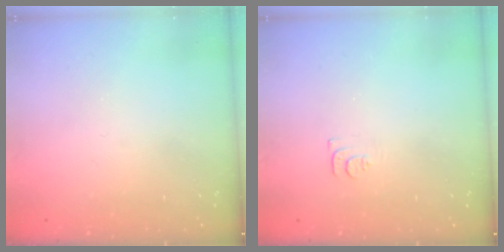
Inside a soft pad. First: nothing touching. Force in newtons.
{"total": 3.7, "press": 3.6, "slide": 0.5}